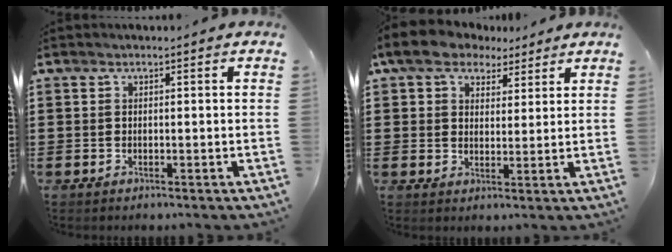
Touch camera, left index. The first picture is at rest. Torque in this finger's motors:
{"motor_torque": [2.14, 0.00, 0.20, -0.04]}